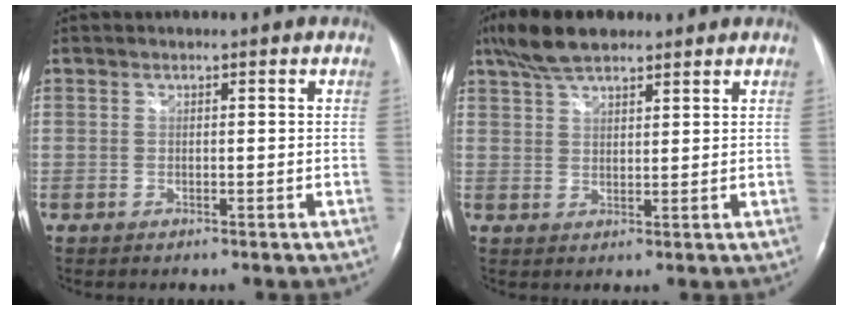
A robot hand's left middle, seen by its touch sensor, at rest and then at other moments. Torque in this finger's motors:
{"motor_torque": [0.90, -0.35, 0.02, 0.10]}